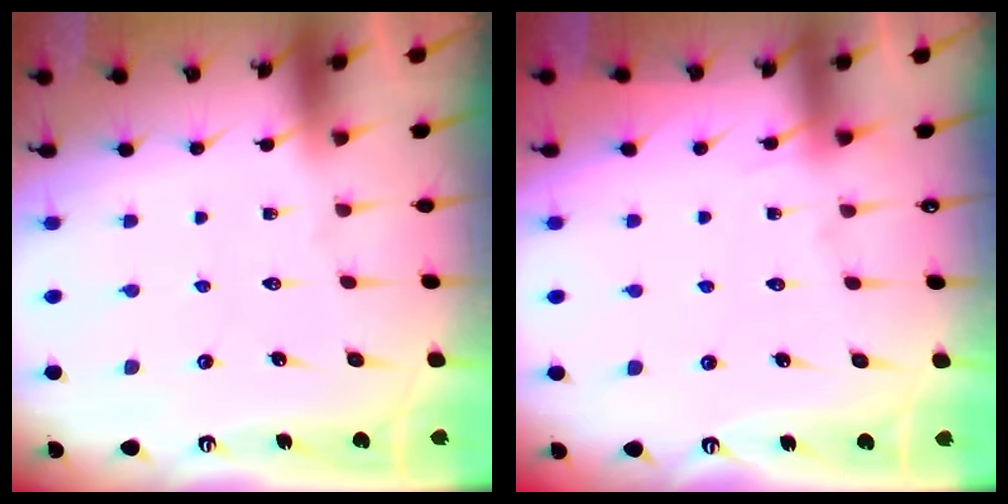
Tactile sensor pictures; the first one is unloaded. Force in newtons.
{"total": 3.9, "press": 3.9, "slide": 0.5}